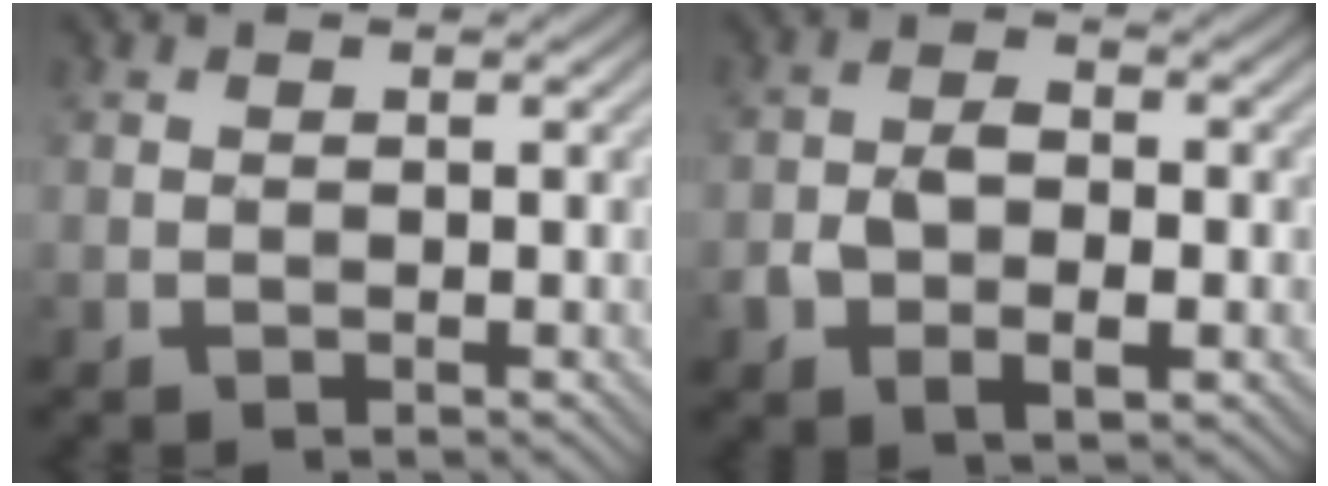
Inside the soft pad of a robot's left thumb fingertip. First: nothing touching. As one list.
[{"total": 4.6, "force": [-1.6, 2.6, 3.4], "torque": [-0.065, -0.005, -0.026]}]